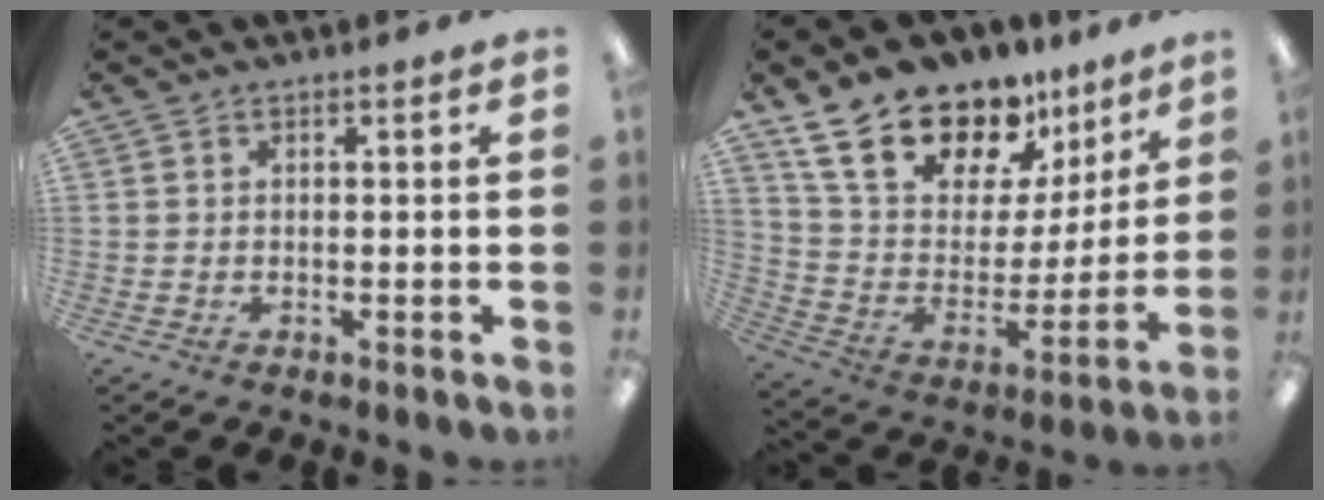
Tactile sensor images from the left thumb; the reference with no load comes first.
{"total": 19.5, "force": [14.6, 10.4, 7.7], "torque": [-0.147, -0.094, 0.268]}